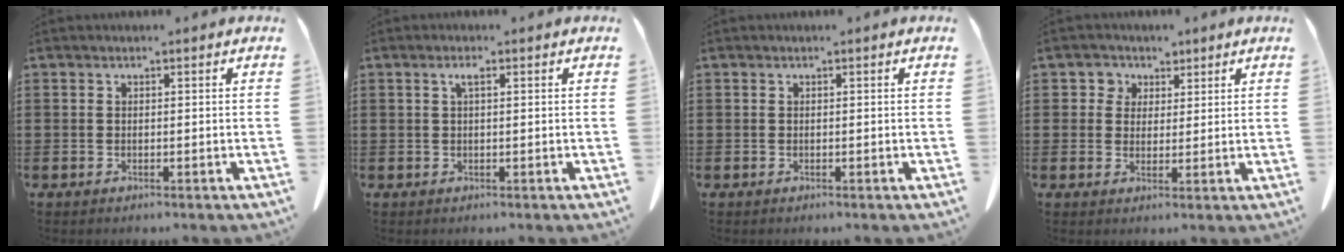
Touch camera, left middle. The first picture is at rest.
{"total": 1.6, "force": [0.5, 0.4, 1.4], "torque": [-0.029, 0.004, 0.007]}
{"total": 0.0}
{"total": 3.5, "force": [1.9, 3.0, 0.3], "torque": [-0.023, 0.015, 0.033]}